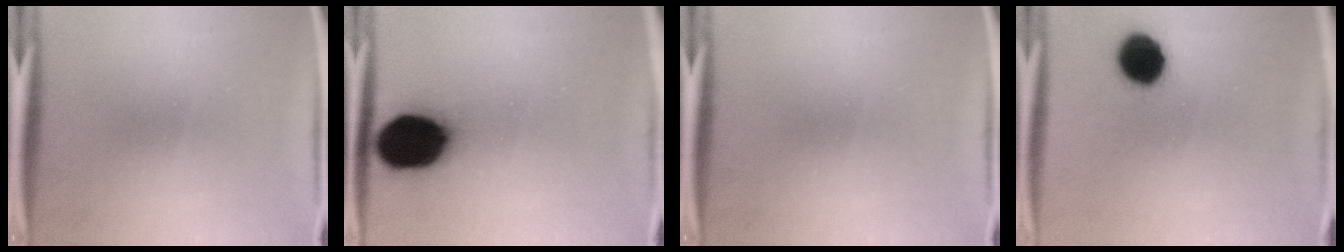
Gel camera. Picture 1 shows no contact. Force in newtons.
{"total": 19.8}
{"total": 0.0}
{"total": 9.9}